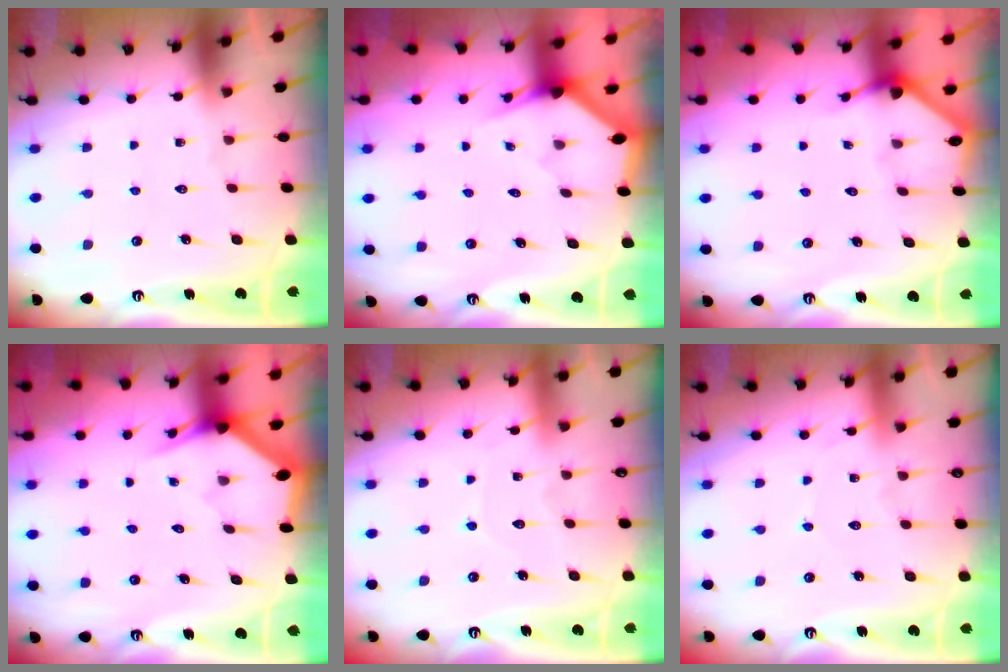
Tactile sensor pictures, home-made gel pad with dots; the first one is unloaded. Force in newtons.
{"total": 2.4, "press": 2.4, "slide": 0.2}
{"total": 2.2, "press": 2.2, "slide": 0.1}
{"total": 3.0, "press": 3.0, "slide": 0.0}
{"total": 4.9, "press": 4.9, "slide": 0.5}
{"total": 2.4, "press": 2.4, "slide": 0.3}